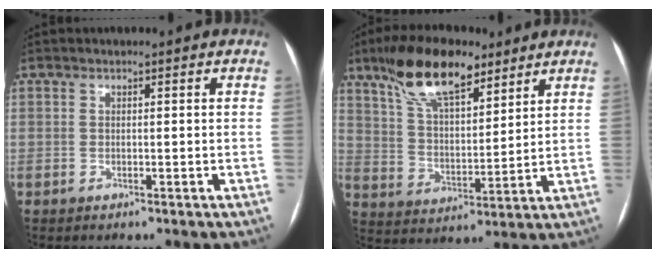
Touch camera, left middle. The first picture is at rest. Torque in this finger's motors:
{"motor_torque": [1.22, -0.92, 0.70, 0.19]}